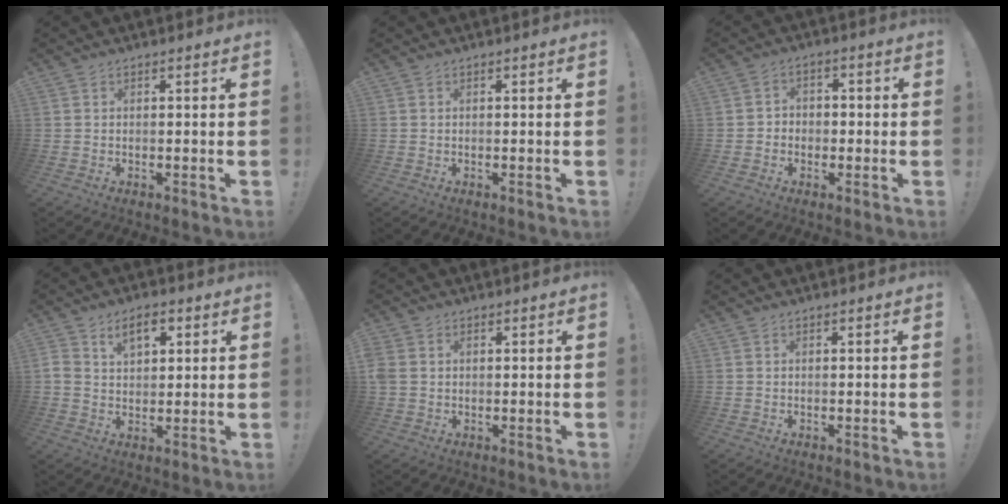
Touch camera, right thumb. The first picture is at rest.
{"total": 0.0}
{"total": 4.0, "force": [-1.8, 3.4, 1.3], "torque": [-0.015, 0.015, -0.033]}
{"total": 6.9, "force": [3.2, 4.2, 4.5], "torque": [-0.073, -0.001, 0.055]}
{"total": 3.1, "force": [0.6, 2.5, 1.7], "torque": [-0.042, 0.002, 0.013]}
{"total": 0.0}